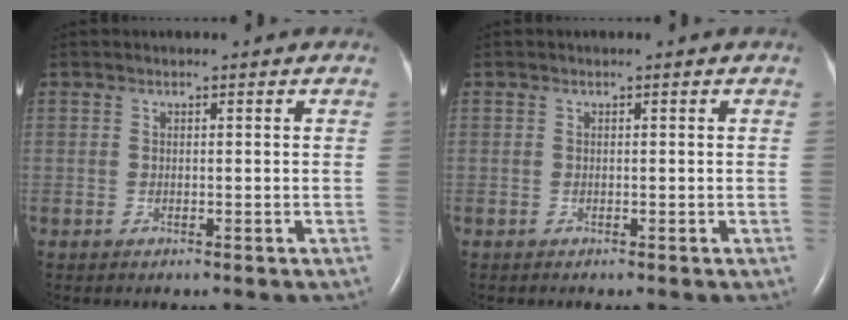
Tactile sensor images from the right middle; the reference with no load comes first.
{"total": 0.0}